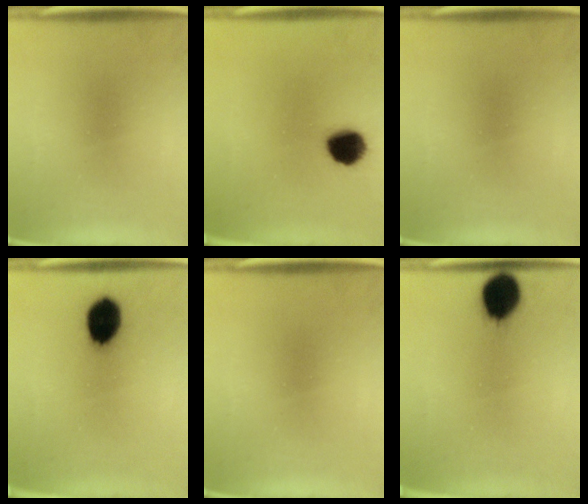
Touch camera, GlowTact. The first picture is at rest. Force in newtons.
{"total": 8.7}
{"total": 0.0}
{"total": 9.4}
{"total": 0.0}
{"total": 9.5}